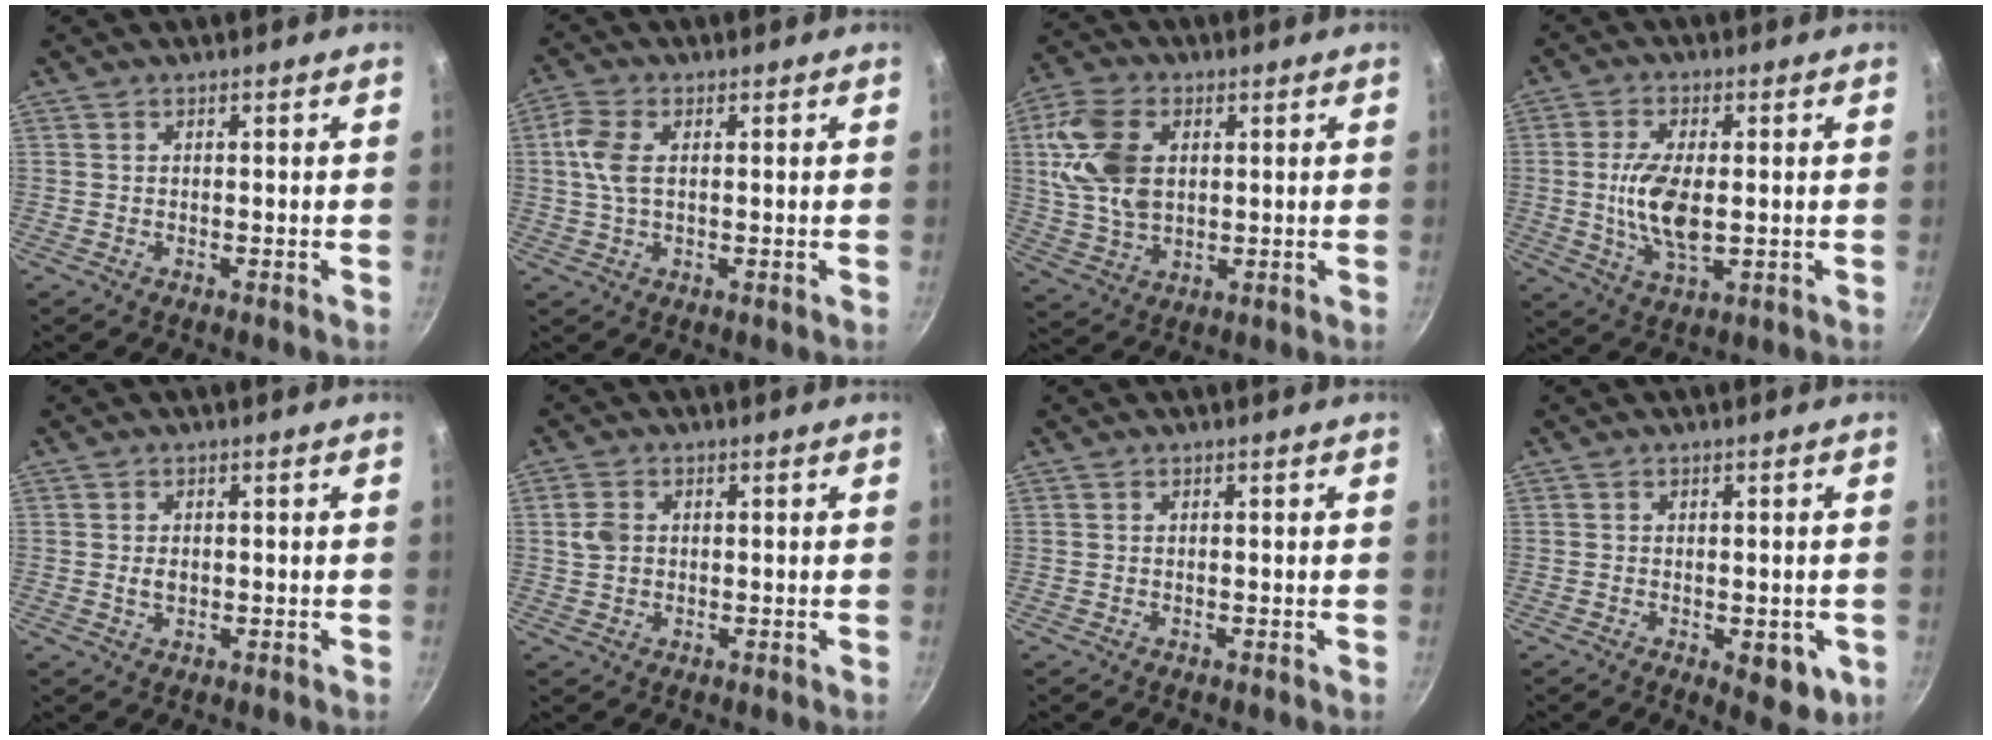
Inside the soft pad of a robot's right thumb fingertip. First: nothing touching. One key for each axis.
{"total": 5.8, "fx": 1.0, "fy": 3.0, "fz": 4.8, "tx": -0.124, "ty": 0.010, "tz": 0.016}
{"total": 13.5, "fx": 2.8, "fy": 8.5, "fz": 10.0, "tx": -0.203, "ty": 0.004, "tz": 0.055}
{"total": 10.1, "fx": -0.2, "fy": 4.6, "fz": 9.0, "tx": -0.177, "ty": -0.010, "tz": 0.001}
{"total": 2.0, "fx": 0.0, "fy": 1.4, "fz": 1.4, "tx": -0.020, "ty": 0.000, "tz": 0.001}
{"total": 3.3, "fx": 0.4, "fy": 2.5, "fz": 2.1, "tx": -0.042, "ty": 0.005, "tz": 0.006}
{"total": 0.0}
{"total": 6.4, "fx": -2.0, "fy": 3.0, "fz": 5.2, "tx": -0.049, "ty": -0.003, "tz": -0.017}